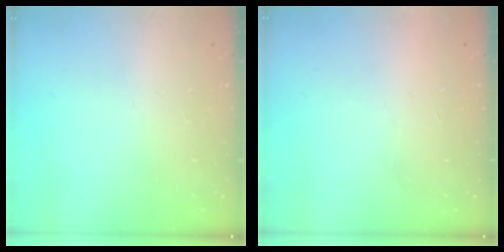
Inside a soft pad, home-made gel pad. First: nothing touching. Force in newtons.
{"total": 1.7, "press": 1.7, "slide": 0.1}